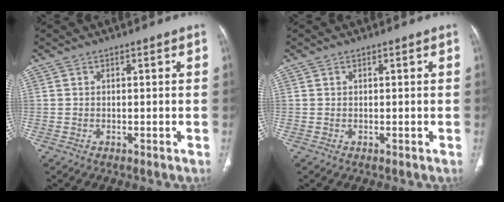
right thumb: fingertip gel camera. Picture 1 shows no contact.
{"total": 0.0}